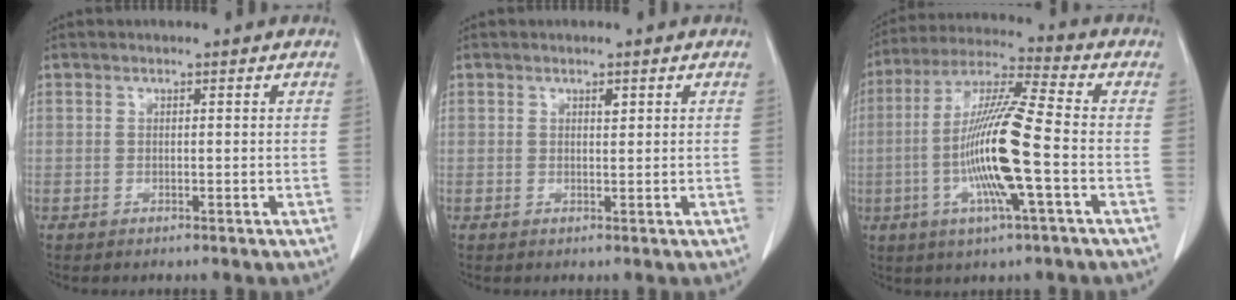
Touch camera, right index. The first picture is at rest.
{"total": 0.8, "force": [0.5, 0.3, 0.6], "torque": [-0.009, -0.003, 0.007]}
{"total": 14.6, "force": [-3.0, 0.2, 14.3], "torque": [-0.285, -0.005, -0.064]}